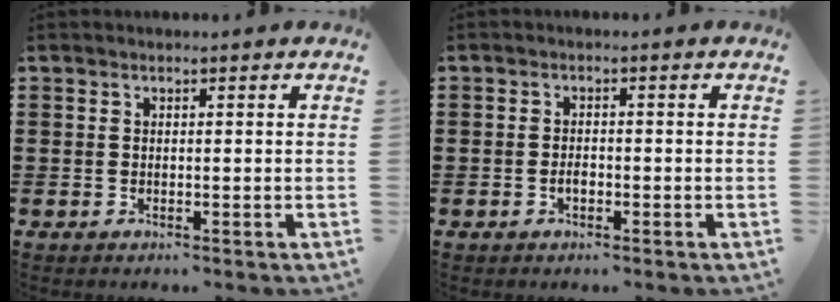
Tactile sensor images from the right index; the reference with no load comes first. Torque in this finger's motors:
{"motor_torque": [1.19, 0.37, 0.08, 0.05]}